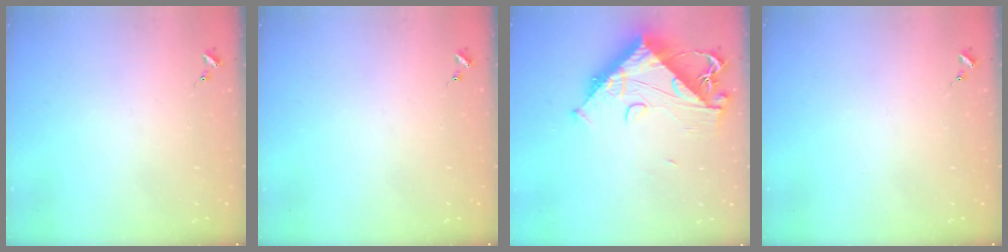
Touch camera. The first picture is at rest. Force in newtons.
{"total": 0.0}
{"total": 16.1, "press": 16.0, "slide": 1.1}
{"total": 0.0}